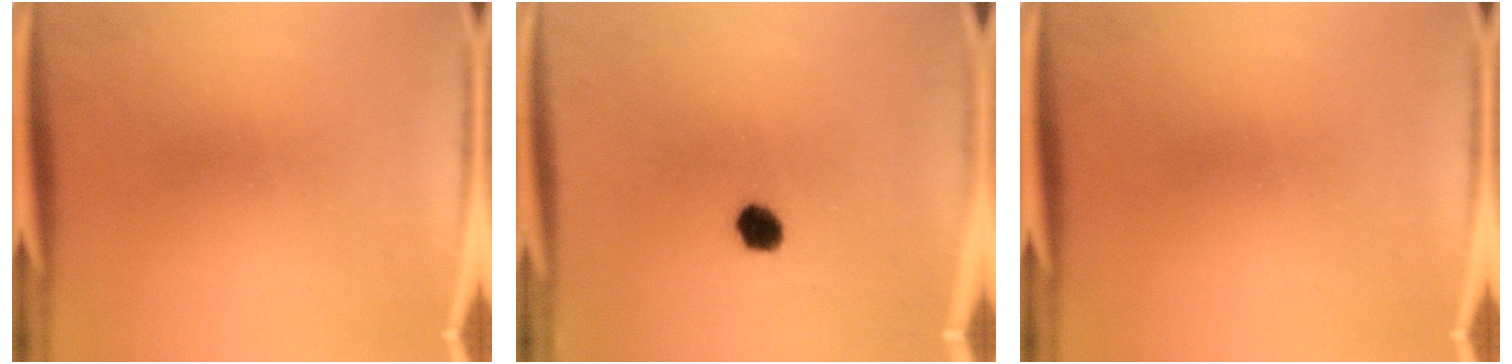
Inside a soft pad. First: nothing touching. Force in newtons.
{"total": 3.9}
{"total": 0.0}